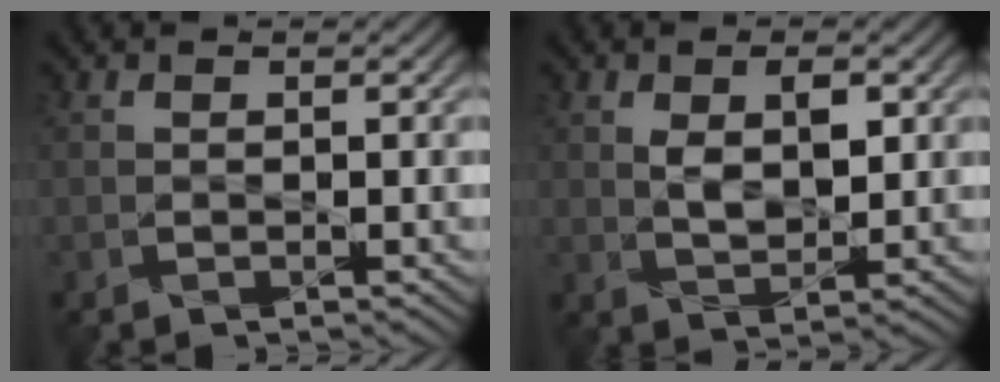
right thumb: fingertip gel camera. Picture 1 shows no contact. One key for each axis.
{"total": 4.3, "fx": 1.1, "fy": 2.3, "fz": 3.4, "tx": -0.068, "ty": -0.006, "tz": 0.023}